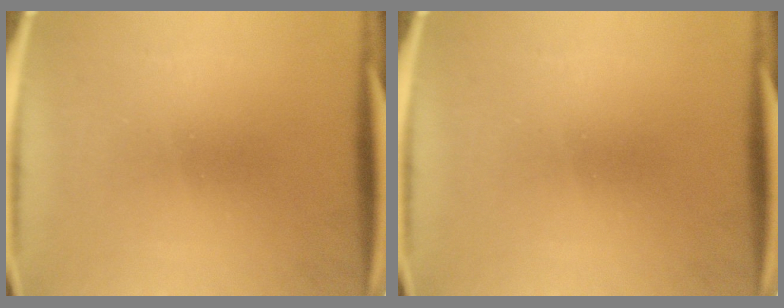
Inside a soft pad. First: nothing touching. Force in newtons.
{"total": 0.0}